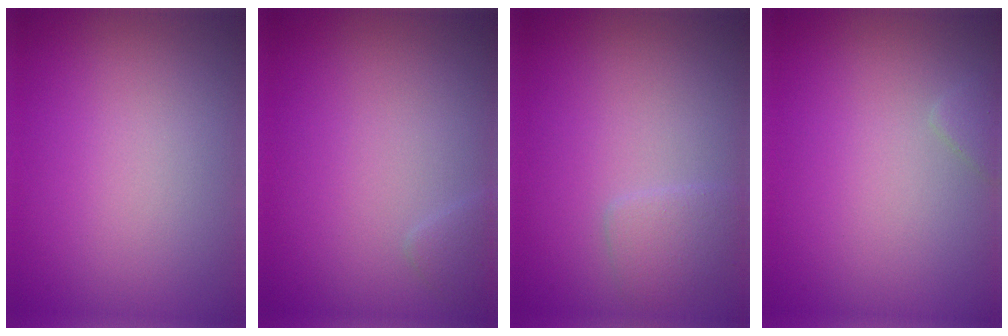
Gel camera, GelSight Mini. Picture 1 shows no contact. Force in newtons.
{"total": 0.8, "press": 0.8, "slide": 0.0}
{"total": 1.8, "press": 1.8, "slide": 0.0}
{"total": 0.8, "press": 0.8, "slide": 0.1}